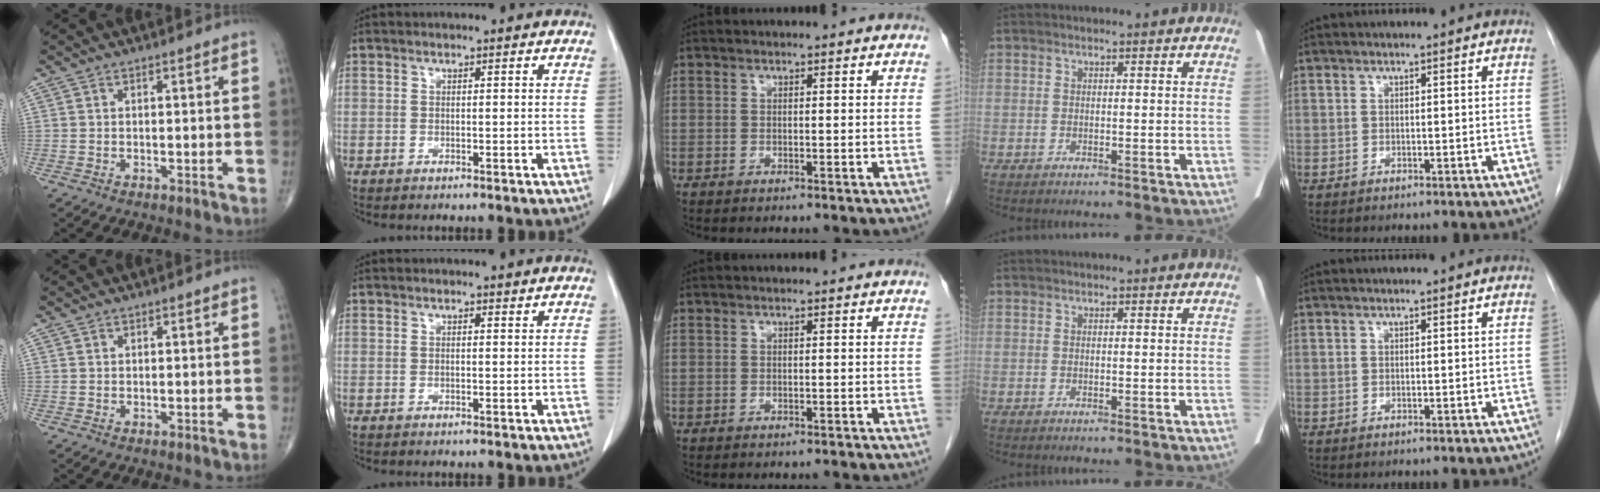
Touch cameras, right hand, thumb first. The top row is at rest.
{"index": {"total": 0.5, "force": [0.4, 0.3, 0.2], "torque": [-0.006, 0.002, 0.005]}, "middle": {"total": 0.9, "force": [-0.9, 0.2, 0.1], "torque": [-0.005, -0.002, -0.014]}}